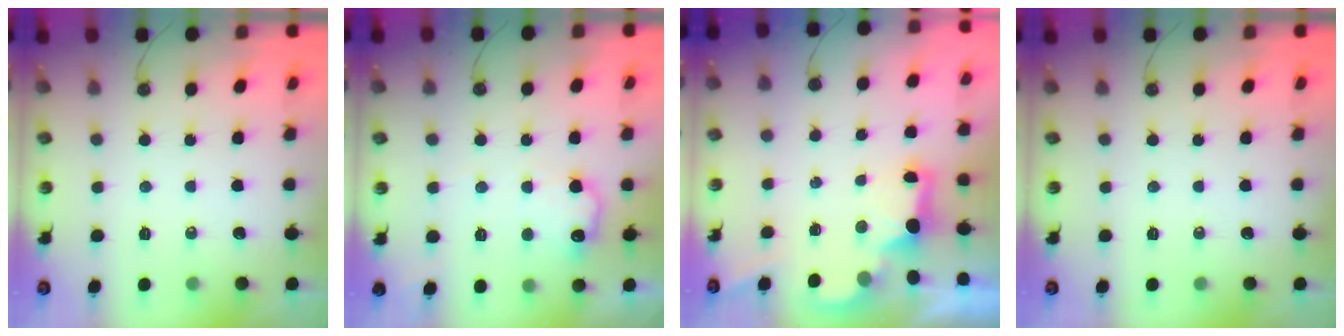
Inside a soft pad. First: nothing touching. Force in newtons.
{"total": 10.5, "press": 10.5, "slide": 0.7}
{"total": 2.2, "press": 2.1, "slide": 0.6}
{"total": 0.0}